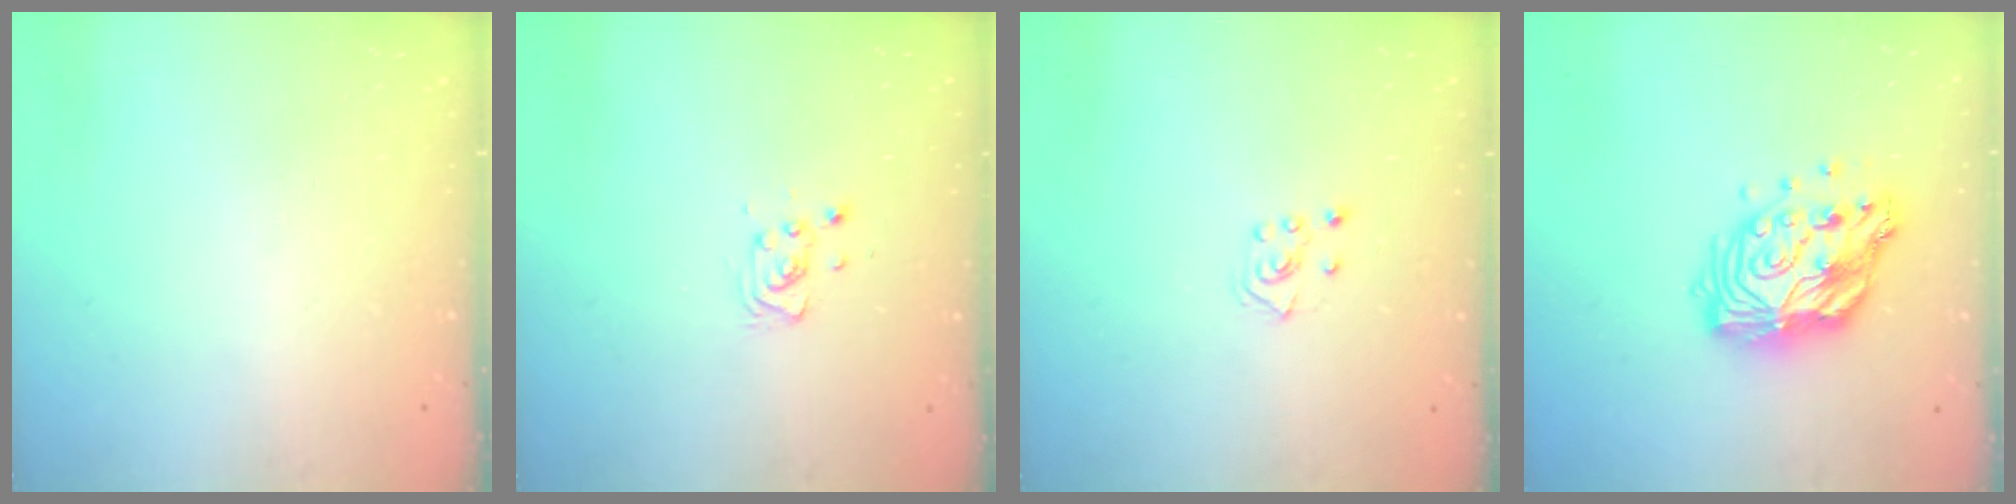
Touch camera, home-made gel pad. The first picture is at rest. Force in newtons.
{"total": 4.7, "press": 4.6, "slide": 1.1}
{"total": 2.8, "press": 2.7, "slide": 0.5}
{"total": 15.4, "press": 15.4, "slide": 1.4}